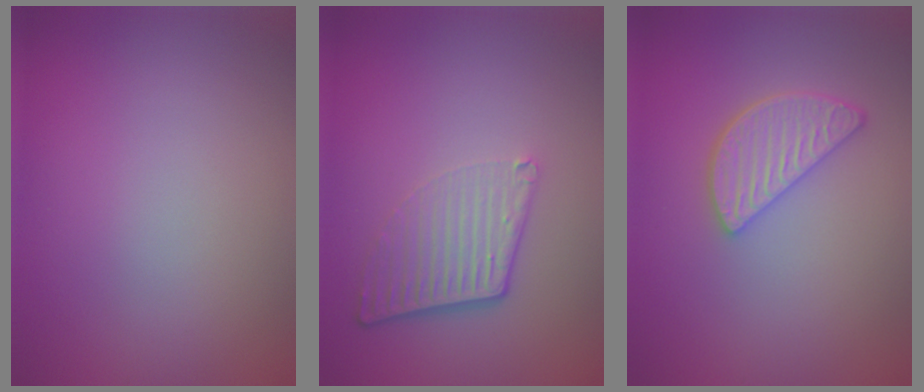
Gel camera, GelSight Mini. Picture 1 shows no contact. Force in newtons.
{"total": 4.1, "press": 2.7, "slide": 3.1}
{"total": 3.7, "press": 3.1, "slide": 2.0}